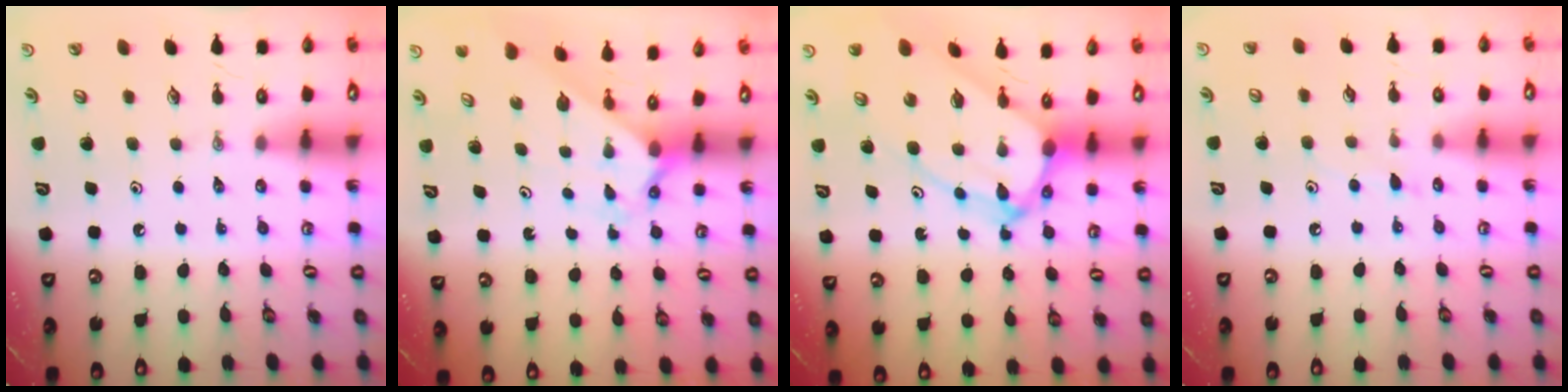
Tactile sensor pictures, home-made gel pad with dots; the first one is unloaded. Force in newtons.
{"total": 1.9, "press": 1.9, "slide": 0.2}
{"total": 10.3, "press": 10.2, "slide": 1.0}
{"total": 4.8, "press": 4.8, "slide": 0.5}